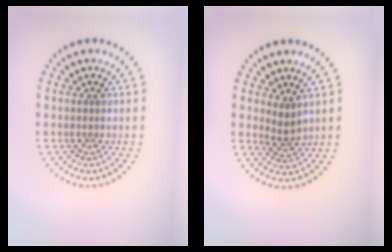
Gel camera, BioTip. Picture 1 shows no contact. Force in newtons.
{"total": 1.9, "press": 1.3, "slide": 1.3}